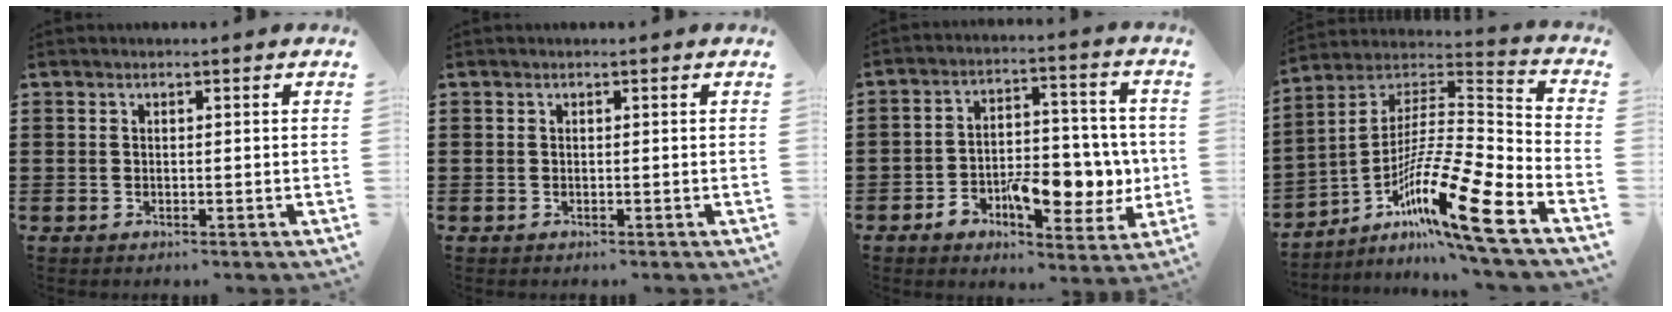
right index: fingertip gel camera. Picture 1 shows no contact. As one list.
[{"total": 0.0}, {"total": 10.4, "force": [-3.1, 6.1, 7.8], "torque": [-0.111, 0.011, -0.050]}, {"total": 15.3, "force": [-9.2, 1.3, 12.2], "torque": [-0.225, 0.001, -0.172]}]